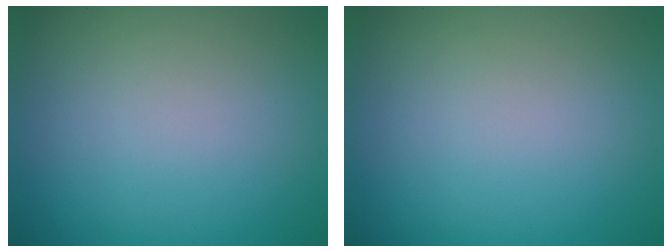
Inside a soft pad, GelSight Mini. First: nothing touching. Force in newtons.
{"total": 0.0}